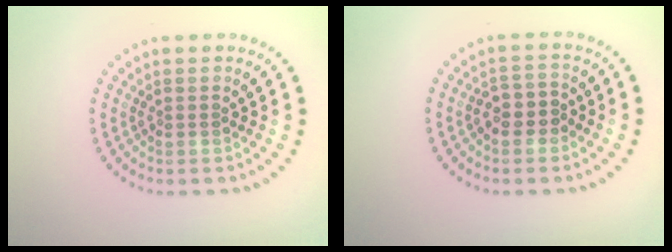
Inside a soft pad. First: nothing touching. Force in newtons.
{"total": 2.3, "press": 2.1, "slide": 0.9}